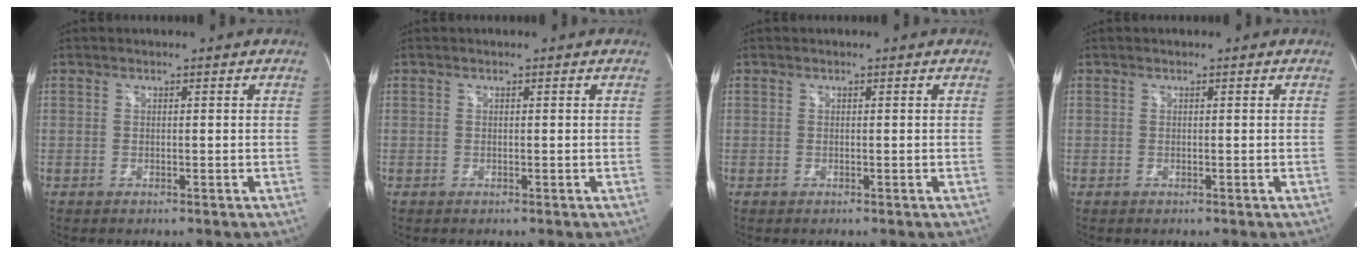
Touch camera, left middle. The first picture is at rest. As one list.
[{"total": 0.0}, {"total": 0.0}, {"total": 0.0}]